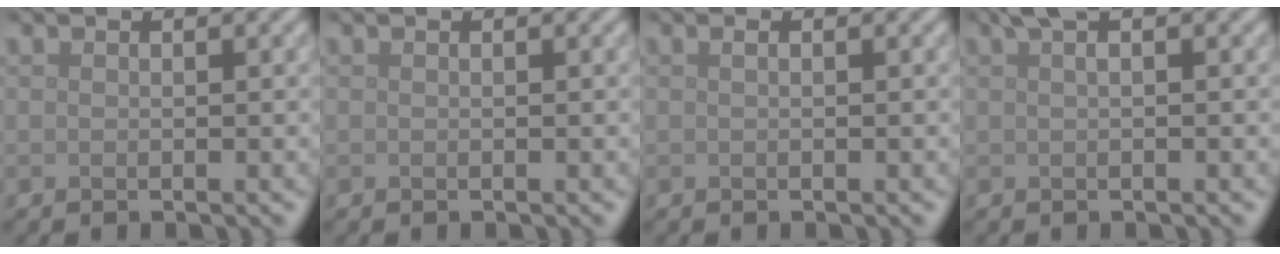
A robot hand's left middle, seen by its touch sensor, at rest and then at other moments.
{"total": 0.0}
{"total": 0.6, "force": [0.1, 0.2, 0.5], "torque": [-0.010, 0.005, 0.002]}
{"total": 1.7, "force": [0.8, 0.4, 1.5], "torque": [-0.024, 0.007, 0.011]}